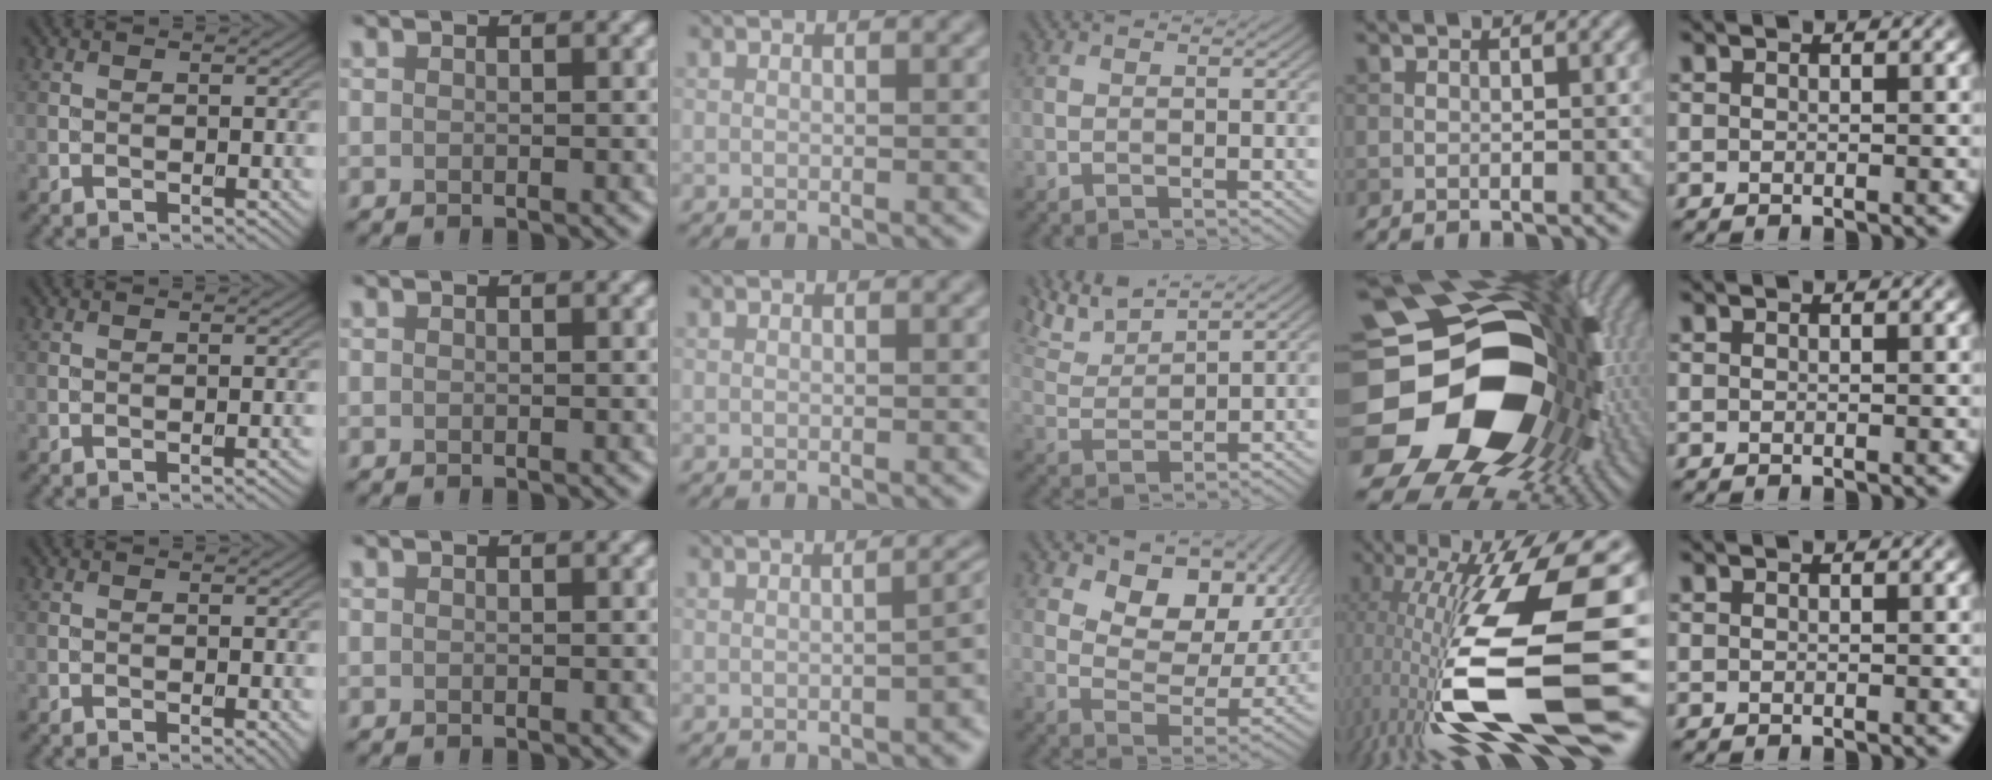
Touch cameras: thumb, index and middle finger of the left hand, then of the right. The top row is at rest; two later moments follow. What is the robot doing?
{"motion": "screw", "object": "dispenser bottle"}